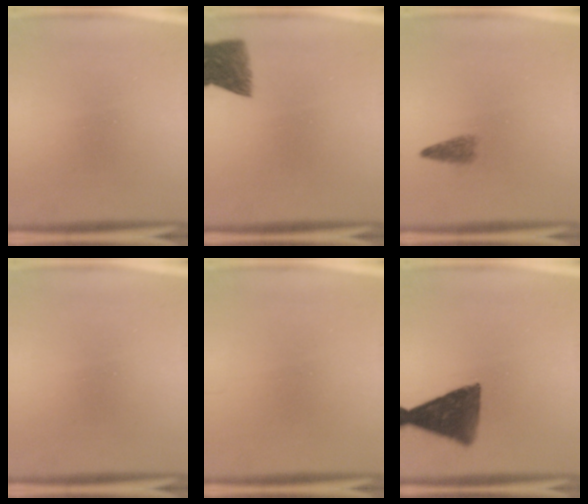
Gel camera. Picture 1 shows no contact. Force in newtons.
{"total": 6.5}
{"total": 2.2}
{"total": 0.0}
{"total": 1.1}
{"total": 11.1}